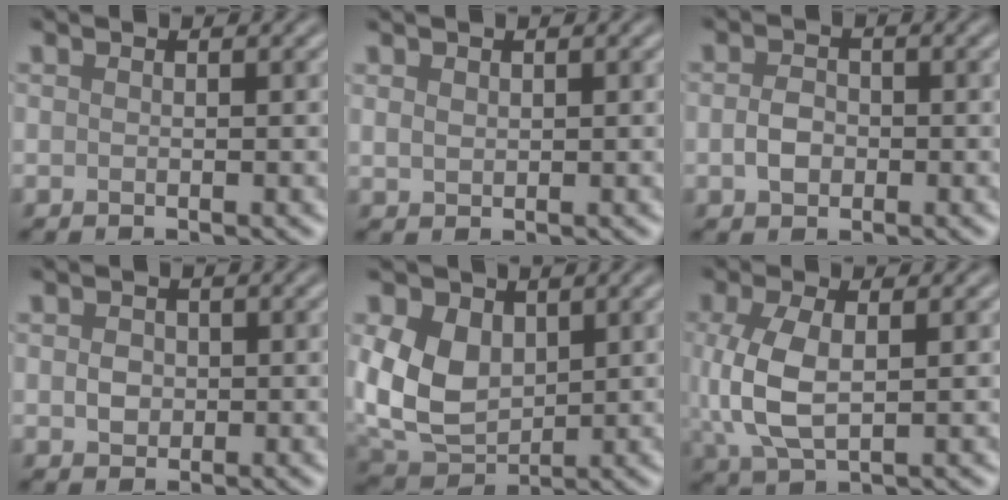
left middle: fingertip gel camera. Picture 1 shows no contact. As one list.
[{"total": 0.9, "force": [0.4, 0.6, 0.5], "torque": [-0.011, 0.003, 0.011]}, {"total": 2.1, "force": [-0.5, 1.5, 1.3], "torque": [-0.027, 0.005, -0.014]}, {"total": 1.7, "force": [0.0, 1.4, 0.9], "torque": [-0.015, 0.004, -0.003]}, {"total": 9.0, "force": [1.4, 6.6, 6.0], "torque": [-0.157, 0.001, 0.026]}, {"total": 6.0, "force": [0.3, 3.2, 5.0], "torque": [-0.129, 0.004, 0.009]}]